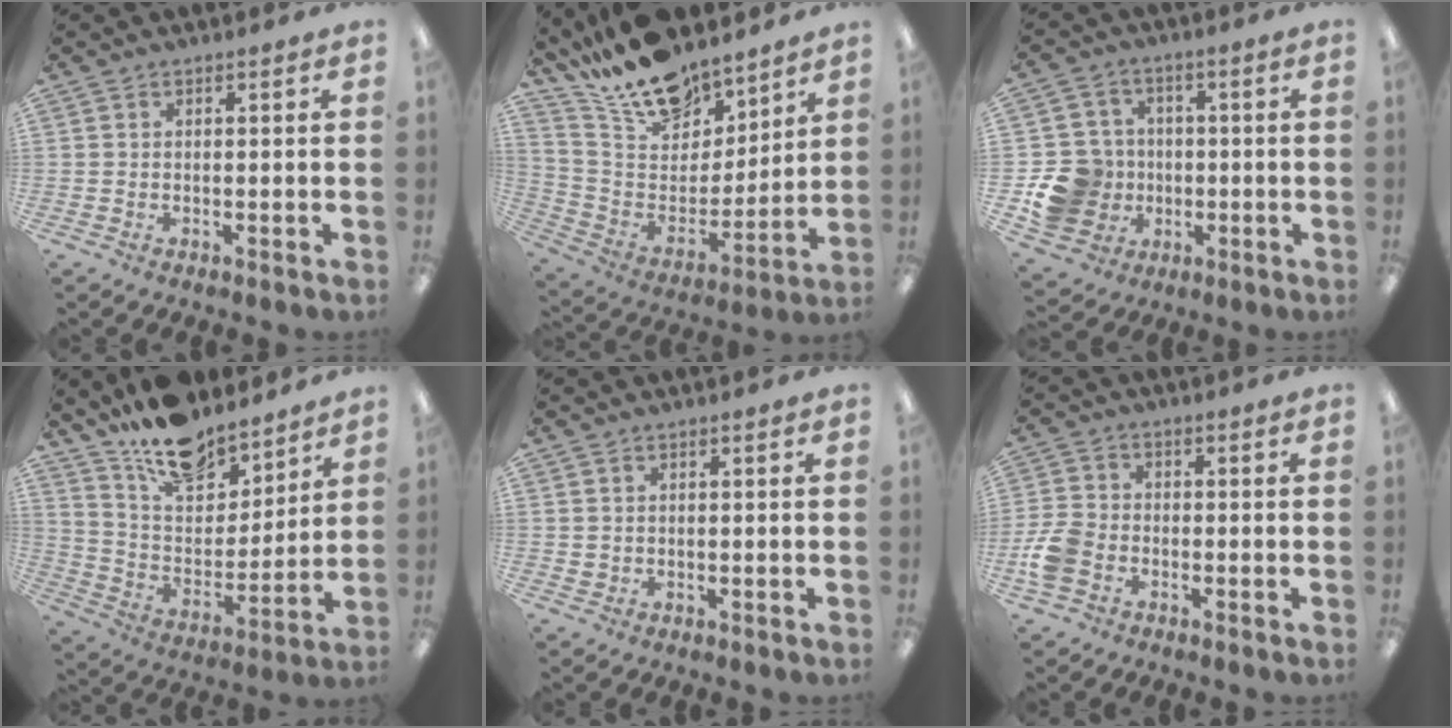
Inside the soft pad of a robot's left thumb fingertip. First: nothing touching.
{"total": 19.0, "force": [16.1, 7.7, 6.5], "torque": [-0.146, -0.110, 0.293]}
{"total": 12.5, "force": [-2.6, 11.5, 4.0], "torque": [-0.078, 0.030, -0.031]}
{"total": 16.3, "force": [13.2, 7.3, 6.0], "torque": [-0.120, -0.089, 0.242]}
{"total": 1.0, "force": [0.5, 0.9, 0.0], "torque": [-0.001, 0.004, 0.009]}
{"total": 6.7, "force": [-2.4, 4.9, 3.8], "torque": [-0.077, 0.018, -0.042]}